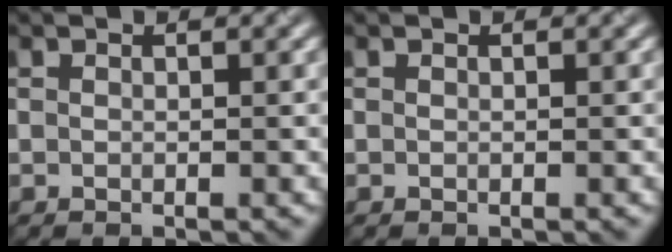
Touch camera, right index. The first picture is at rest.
{"total": 0.0}